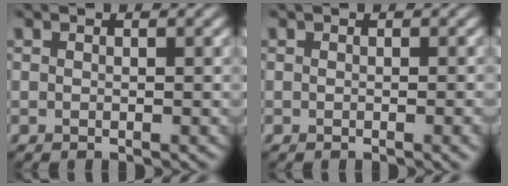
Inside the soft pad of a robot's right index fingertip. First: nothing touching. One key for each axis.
{"total": 1.7, "fx": -0.3, "fy": 0.5, "fz": 1.6, "tx": -0.016, "ty": -0.004, "tz": -0.006}